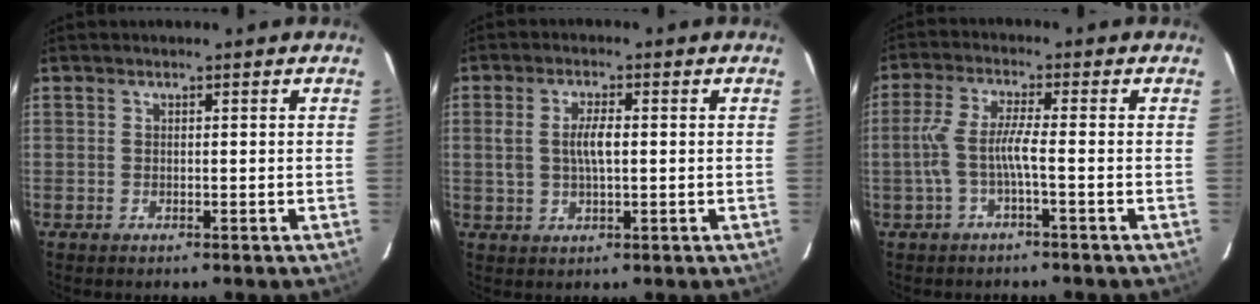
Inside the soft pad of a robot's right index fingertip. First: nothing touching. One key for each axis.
{"total": 4.9, "fx": 0.5, "fy": 1.9, "fz": 4.5, "tx": -0.089, "ty": 0.004, "tz": 0.012}
{"total": 5.4, "fx": -1.8, "fy": -0.1, "fz": 5.1, "tx": -0.114, "ty": 0.001, "tz": -0.028}